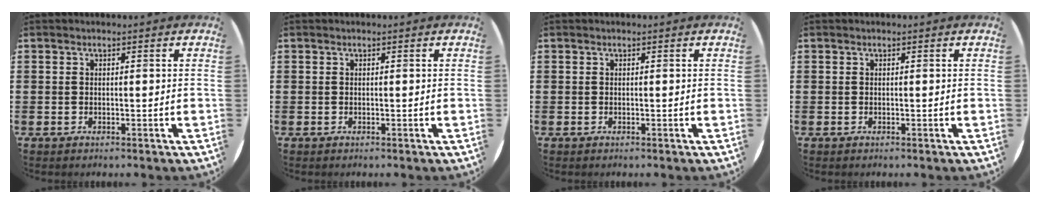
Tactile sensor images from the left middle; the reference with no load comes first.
{"total": 0.0}
{"total": 0.0}
{"total": 0.0}